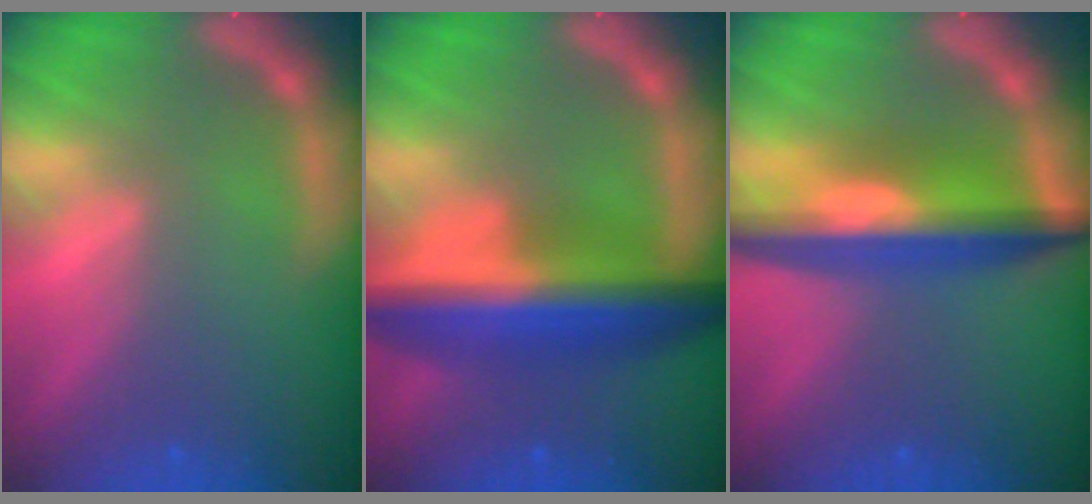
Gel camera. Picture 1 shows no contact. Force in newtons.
{"total": 10.0}
{"total": 8.5}